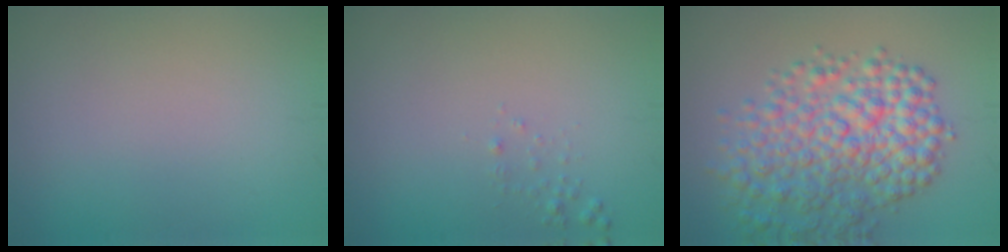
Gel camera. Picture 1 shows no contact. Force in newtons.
{"total": 0.6, "press": 0.6, "slide": 0.0}
{"total": 7.8, "press": 7.8, "slide": 0.1}